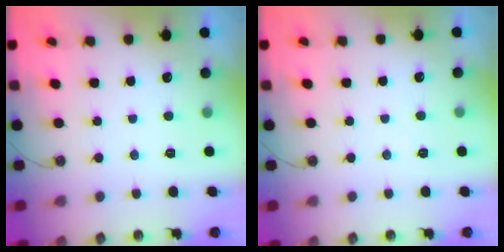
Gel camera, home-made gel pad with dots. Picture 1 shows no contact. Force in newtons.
{"total": 2.6, "press": 2.5, "slide": 0.5}